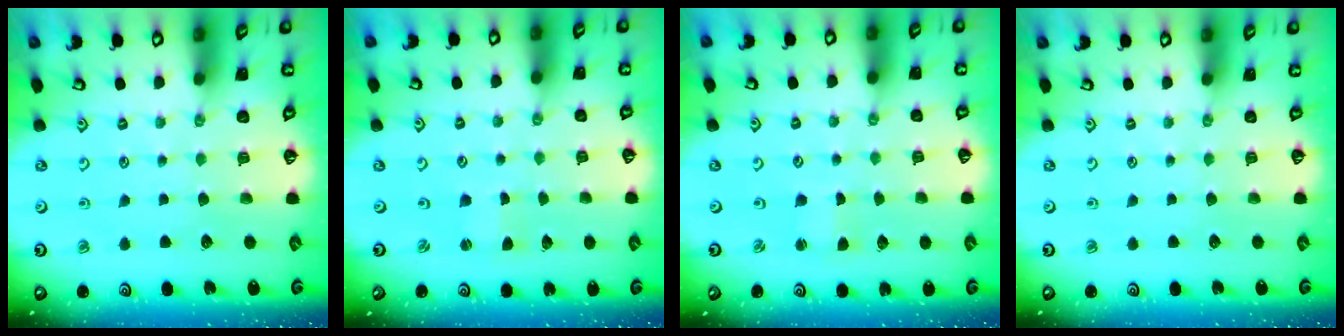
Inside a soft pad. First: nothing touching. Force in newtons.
{"total": 0.0}
{"total": 1.7, "press": 1.7, "slide": 0.2}
{"total": 0.0}